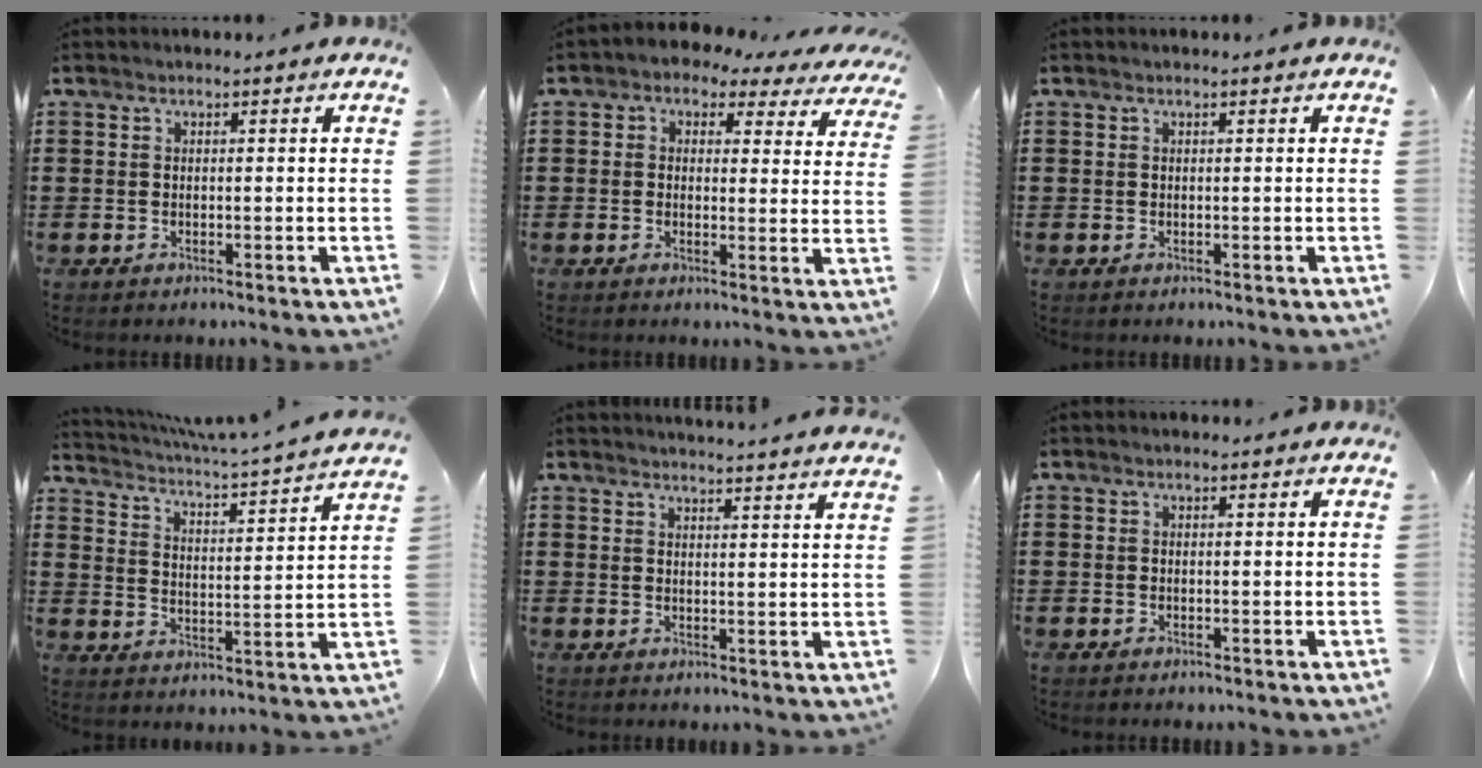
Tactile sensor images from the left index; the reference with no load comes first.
{"total": 2.1, "force": [1.2, 1.6, 0.6], "torque": [-0.026, -0.010, 0.014]}
{"total": 0.0}
{"total": 3.5, "force": [3.3, -0.8, 1.1], "torque": [-0.041, -0.035, 0.045]}
{"total": 3.0, "force": [2.9, -0.8, 0.1], "torque": [-0.009, -0.015, 0.053]}
{"total": 0.0}